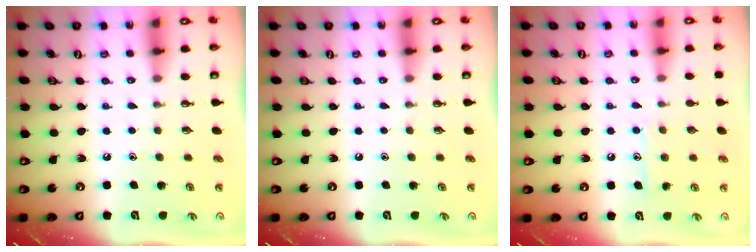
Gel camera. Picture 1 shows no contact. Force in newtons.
{"total": 0.0}
{"total": 7.6, "press": 7.6, "slide": 0.5}